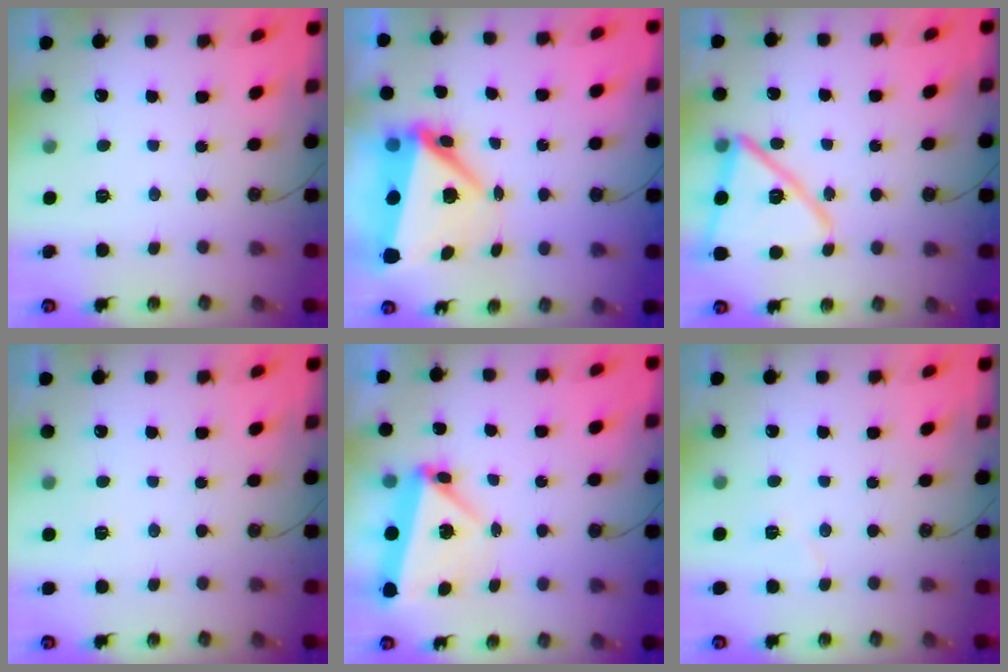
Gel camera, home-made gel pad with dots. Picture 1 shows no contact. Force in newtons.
{"total": 8.3, "press": 8.1, "slide": 2.0}
{"total": 15.0, "press": 15.0, "slide": 1.4}
{"total": 1.9, "press": 1.6, "slide": 1.0}
{"total": 6.0, "press": 4.6, "slide": 3.9}
{"total": 5.3, "press": 5.0, "slide": 1.8}